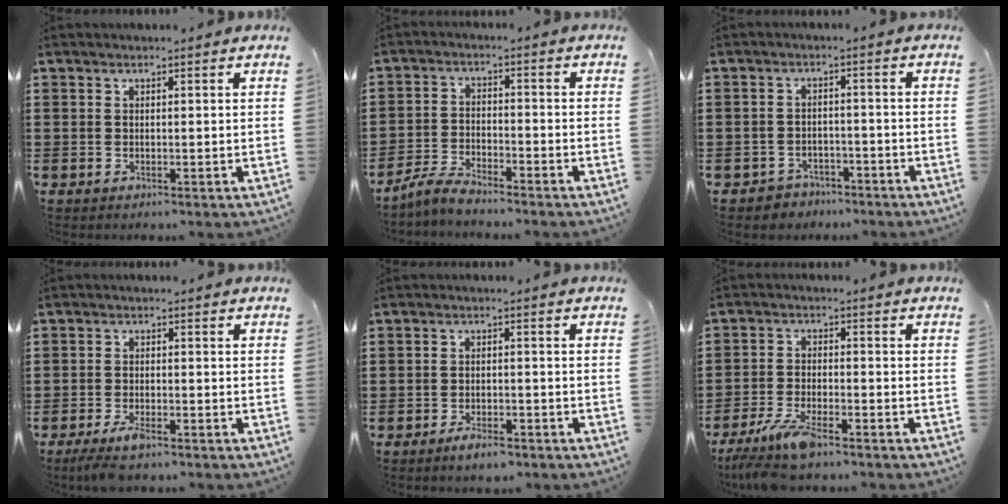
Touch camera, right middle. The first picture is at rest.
{"total": 4.2, "force": [-4.0, 0.3, 1.2], "torque": [-0.037, 0.000, -0.082]}
{"total": 2.5, "force": [-2.3, 0.9, -0.2], "torque": [-0.005, 0.004, -0.053]}
{"total": 3.4, "force": [-2.5, 0.6, 2.2], "torque": [-0.049, -0.005, -0.051]}
{"total": 2.7, "force": [-2.2, 0.7, 1.4], "torque": [-0.024, 0.004, -0.041]}
{"total": 6.5, "force": [-5.1, 1.2, 3.9], "torque": [-0.095, -0.014, -0.100]}